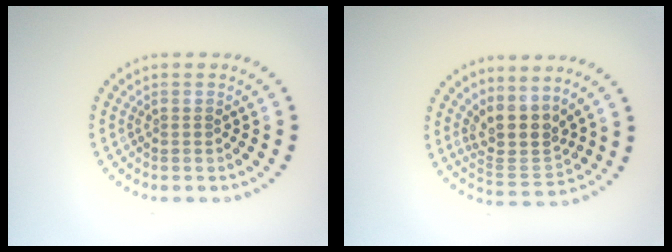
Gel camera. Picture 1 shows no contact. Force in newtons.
{"total": 3.8, "press": 2.9, "slide": 2.5}